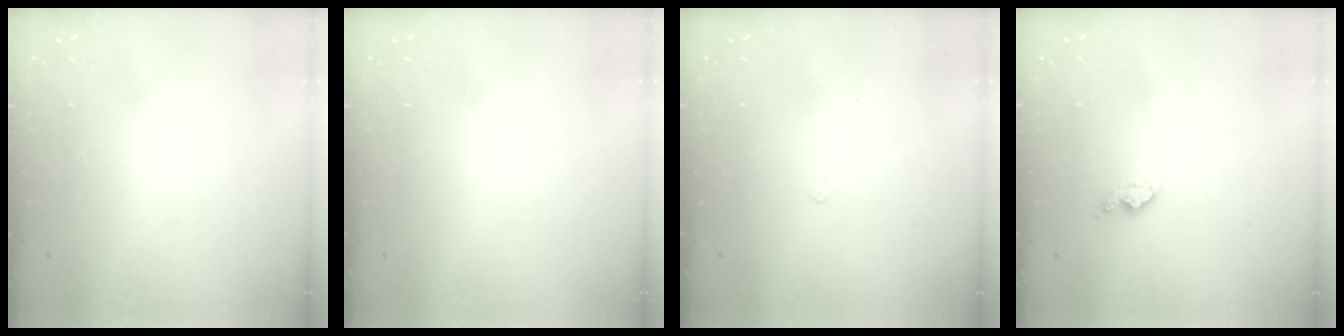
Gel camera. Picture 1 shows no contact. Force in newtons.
{"total": 0.0}
{"total": 2.1, "press": 2.1, "slide": 0.4}
{"total": 6.4, "press": 6.3, "slide": 0.8}